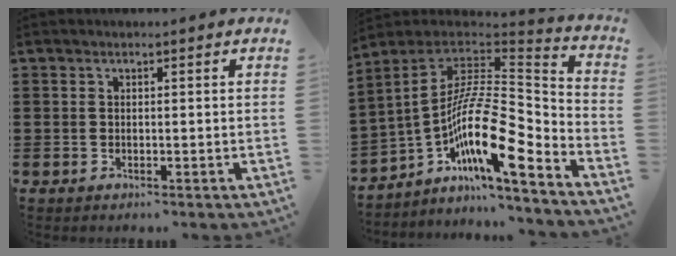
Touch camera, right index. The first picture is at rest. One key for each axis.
{"total": 15.6, "fx": -6.0, "fy": 4.4, "fz": 13.8, "tx": -0.260, "ty": -0.024, "tz": -0.122}